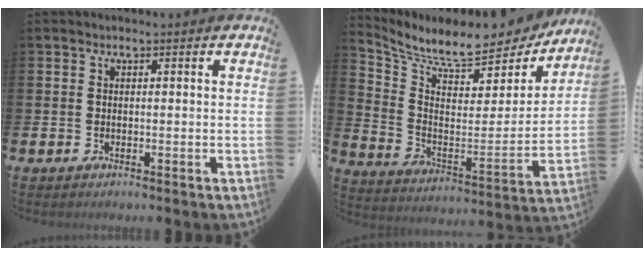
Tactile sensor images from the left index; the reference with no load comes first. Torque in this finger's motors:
{"motor_torque": [1.05, -1.09, 0.64, 0.15]}